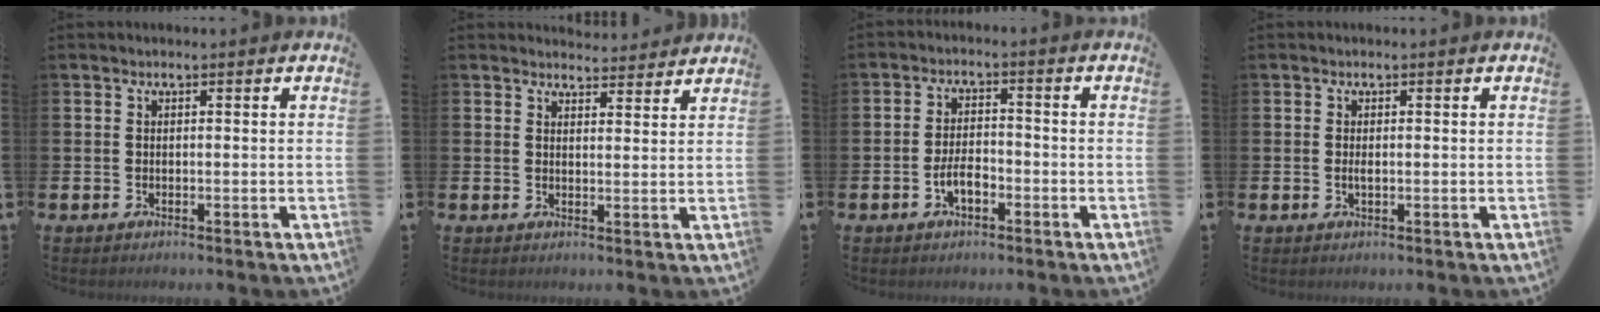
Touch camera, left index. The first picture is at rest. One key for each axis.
{"total": 3.5, "fx": 3.5, "fy": 0.5, "fz": -0.2, "tx": 0.003, "ty": -0.023, "tz": 0.063}
{"total": 3.4, "fx": -1.4, "fy": 1.6, "fz": 2.7, "tx": -0.047, "ty": 0.006, "tz": -0.027}
{"total": 0.8, "fx": 0.0, "fy": 0.3, "fz": 0.8, "tx": -0.014, "ty": 0.001, "tz": -0.002}